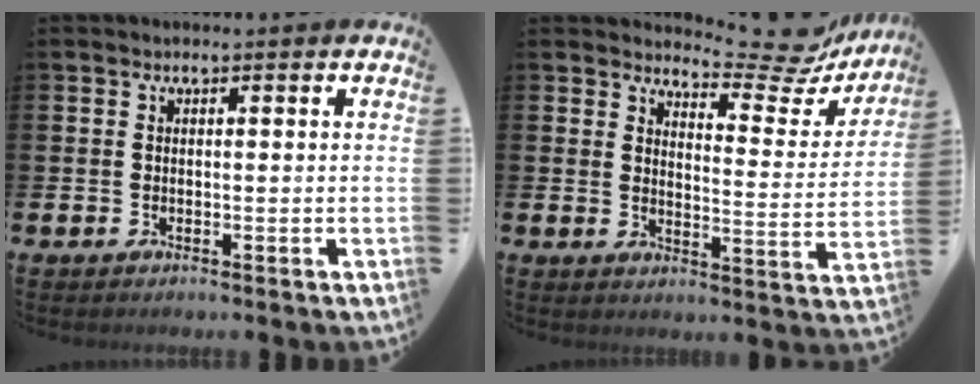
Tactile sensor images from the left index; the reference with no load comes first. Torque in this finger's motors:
{"motor_torque": [0.93, -1.15, -0.01, 0.01]}